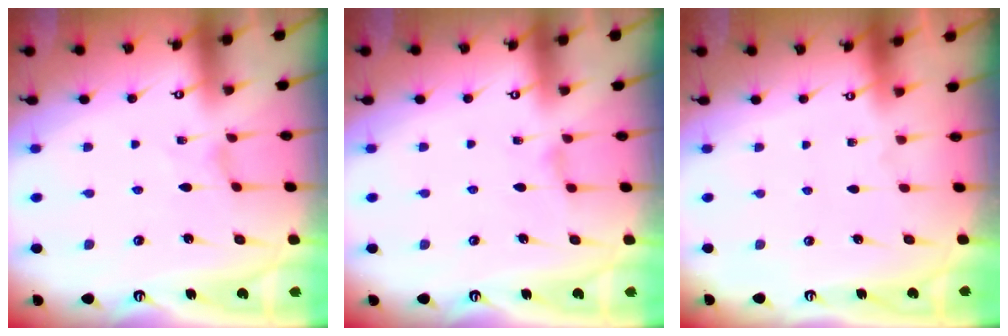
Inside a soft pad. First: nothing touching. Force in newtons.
{"total": 2.9, "press": 2.9, "slide": 0.4}
{"total": 0.0}